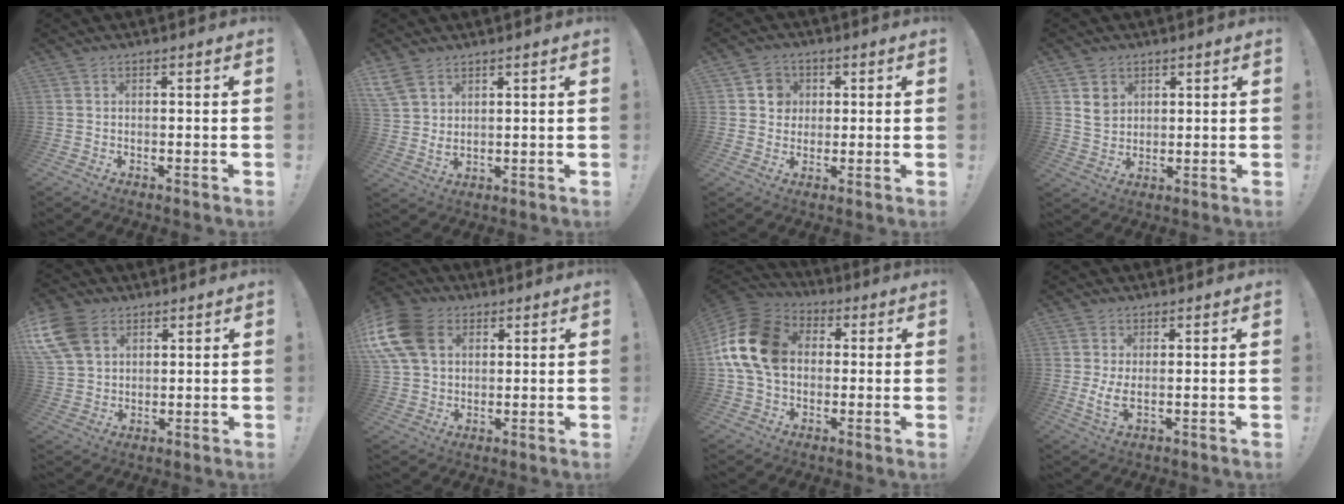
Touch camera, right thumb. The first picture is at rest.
{"total": 5.9, "force": [4.3, 2.9, 2.9], "torque": [-0.059, -0.016, 0.086]}
{"total": 6.1, "force": [1.6, 5.7, 1.7], "torque": [-0.018, -0.002, 0.031]}
{"total": 5.5, "force": [2.8, 4.5, 1.3], "torque": [-0.017, -0.011, 0.054]}
{"total": 11.9, "force": [5.4, 8.6, 6.3], "torque": [-0.129, -0.018, 0.109]}
{"total": 16.7, "force": [5.3, 12.4, 9.8], "torque": [-0.185, -0.010, 0.105]}
{"total": 18.0, "force": [2.6, 13.4, 11.7], "torque": [-0.215, 0.011, 0.051]}
{"total": 4.3, "force": [0.7, 1.7, 3.9], "torque": [-0.069, -0.013, 0.012]}